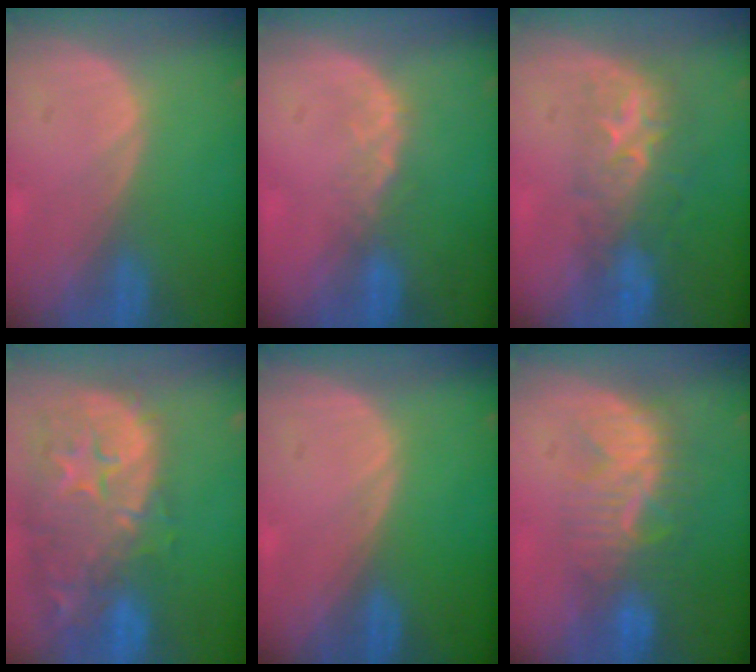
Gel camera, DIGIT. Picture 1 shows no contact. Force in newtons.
{"total": 2.6, "press": 2.1, "slide": 1.5}
{"total": 8.2, "press": 7.4, "slide": 3.7}
{"total": 14.9, "press": 12.0, "slide": 8.9}
{"total": 0.0}
{"total": 8.3, "press": 8.0, "slide": 2.2}